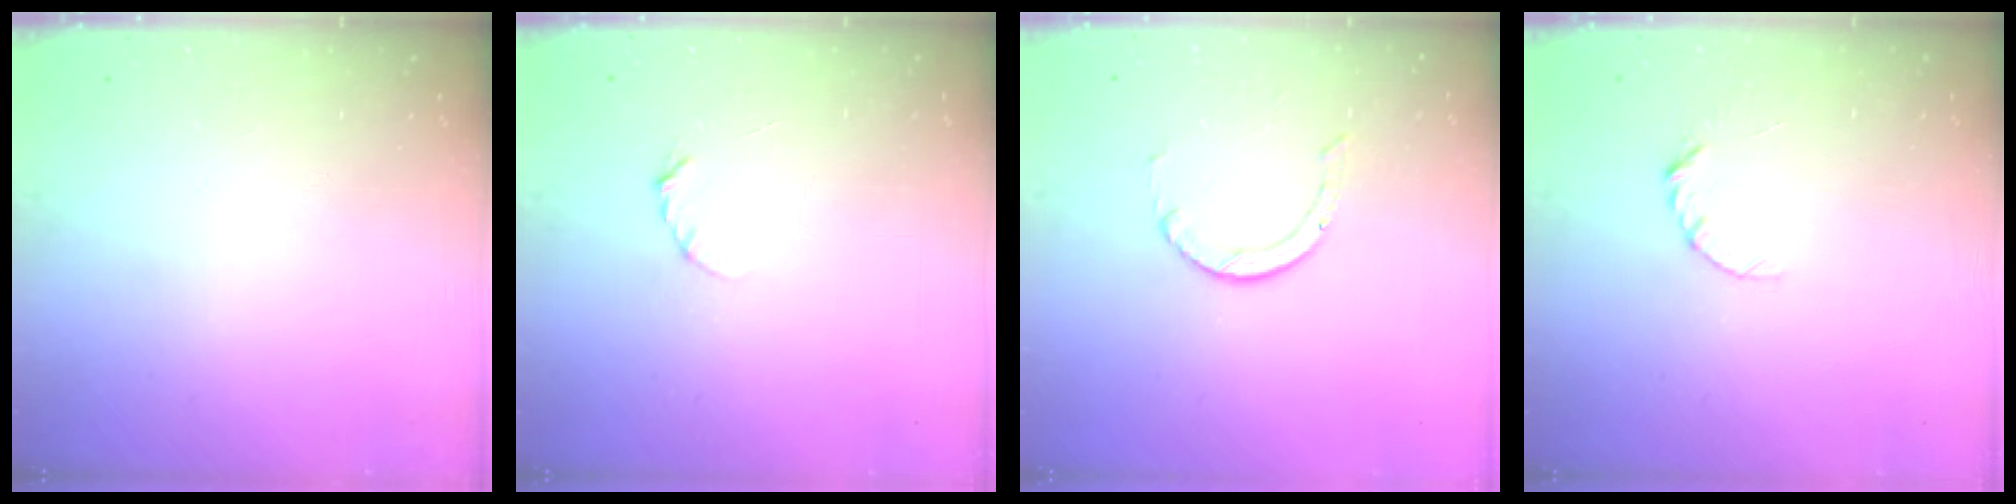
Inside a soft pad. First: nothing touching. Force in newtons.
{"total": 2.3, "press": 2.3, "slide": 0.4}
{"total": 1.5, "press": 1.5, "slide": 0.2}
{"total": 3.4, "press": 3.4, "slide": 0.4}